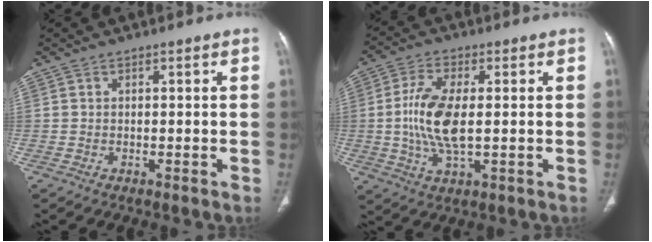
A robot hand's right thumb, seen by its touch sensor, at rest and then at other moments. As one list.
[{"total": 10.8, "force": [0.1, 4.6, 9.8], "torque": [-0.211, -0.005, 0.003]}]